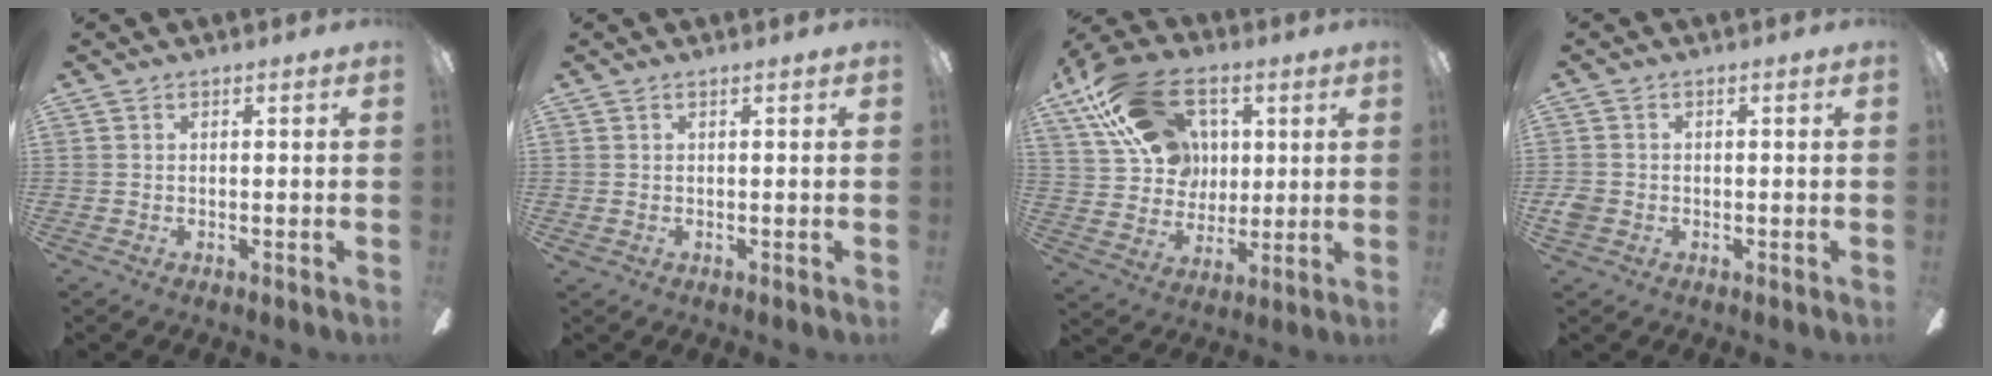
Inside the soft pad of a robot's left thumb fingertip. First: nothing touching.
{"total": 0.7, "force": [0.2, 0.2, 0.6], "torque": [-0.012, 0.002, 0.003]}
{"total": 21.1, "force": [9.6, 15.0, 11.4], "torque": [-0.200, -0.026, 0.181]}
{"total": 2.6, "force": [-1.0, 2.1, 1.0], "torque": [-0.015, 0.005, -0.018]}